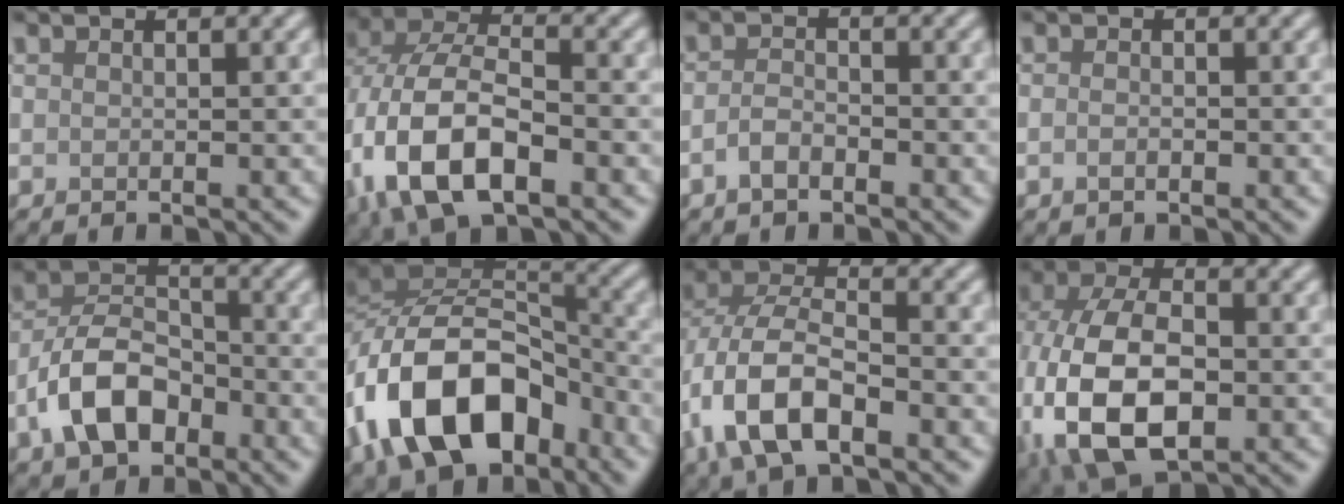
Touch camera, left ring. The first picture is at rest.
{"total": 11.1, "force": [-3.5, 6.1, 8.6], "torque": [-0.187, -0.007, -0.071]}
{"total": 1.9, "force": [-1.1, 0.9, 1.3], "torque": [-0.028, 0.002, -0.026]}
{"total": 0.9, "force": [-0.4, 0.4, 0.7], "torque": [-0.014, -0.001, -0.008]}
{"total": 6.7, "force": [-3.1, 4.1, 4.4], "torque": [-0.079, 0.005, -0.063]}
{"total": 12.6, "force": [-6.1, 7.4, 8.2], "torque": [-0.147, 0.006, -0.123]}
{"total": 8.6, "force": [-3.3, 4.5, 6.5], "torque": [-0.139, 0.001, -0.073]}
{"total": 13.5, "force": [-3.3, 8.0, 10.4], "torque": [-0.232, -0.019, -0.057]}